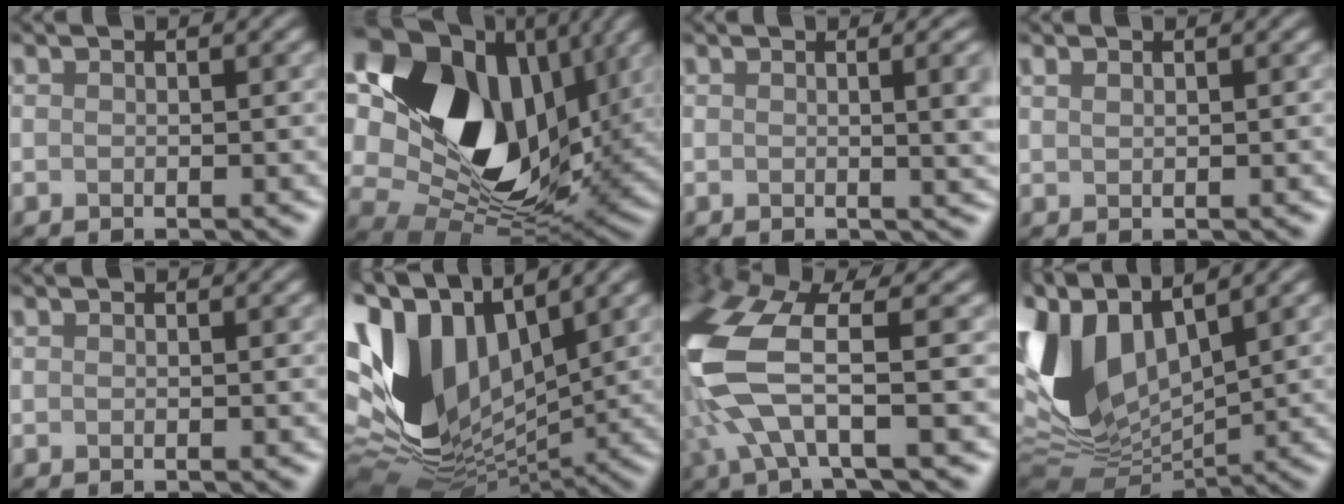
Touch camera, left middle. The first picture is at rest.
{"total": 16.0, "force": [5.9, 11.4, 9.5], "torque": [-0.180, 0.012, 0.109]}
{"total": 5.9, "force": [0.7, 2.7, 5.2], "torque": [-0.028, 0.023, -0.007]}
{"total": 0.8, "force": [0.8, 0.0, 0.0], "torque": [0.000, 0.002, 0.013]}
{"total": 0.0}
{"total": 12.8, "force": [3.0, 8.4, 9.3], "torque": [-0.231, 0.001, 0.065]}
{"total": 8.5, "force": [-0.9, 3.1, 7.9], "torque": [-0.201, 0.000, -0.024]}
{"total": 9.2, "force": [2.8, 5.8, 6.6], "torque": [-0.173, -0.004, 0.054]}